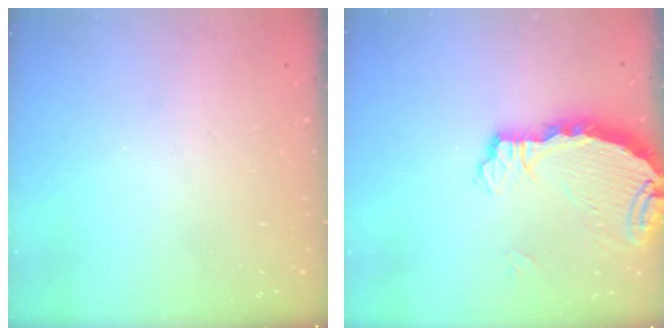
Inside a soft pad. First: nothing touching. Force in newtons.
{"total": 6.5, "press": 6.5, "slide": 0.6}